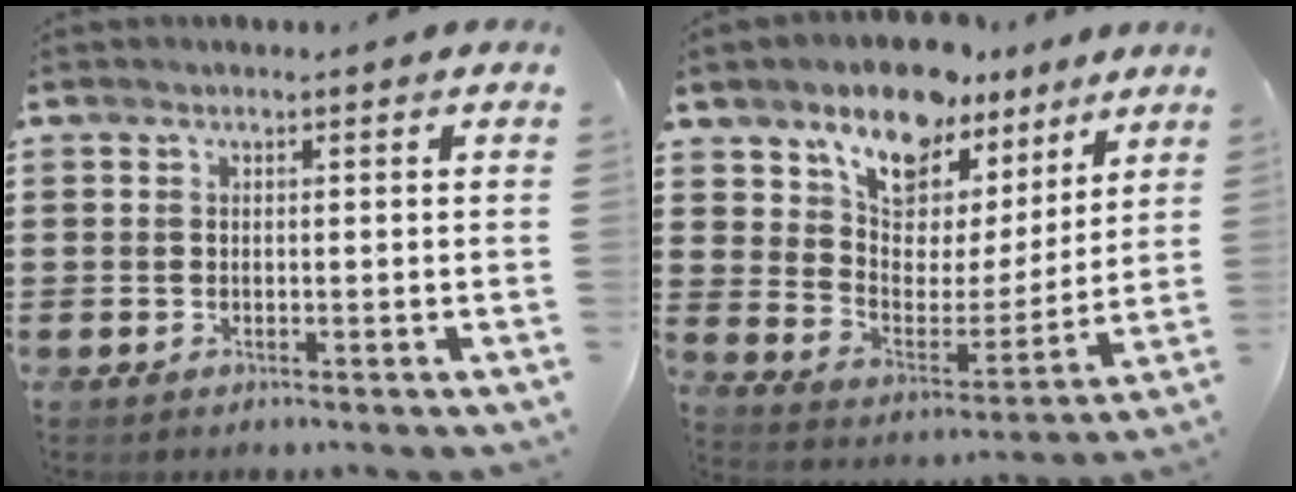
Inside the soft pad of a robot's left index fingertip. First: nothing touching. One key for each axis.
{"total": 10.7, "fx": 8.8, "fy": 5.1, "fz": 3.2, "tx": -0.084, "ty": -0.058, "tz": 0.159}